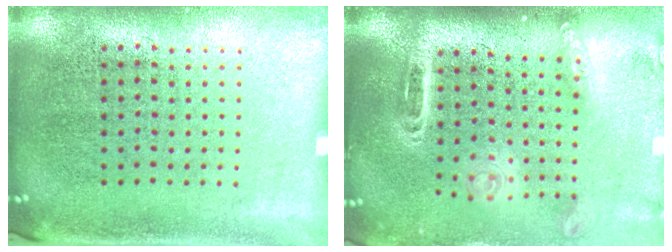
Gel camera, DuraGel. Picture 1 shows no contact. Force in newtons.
{"total": 2.5, "press": 1.9, "slide": 1.7}